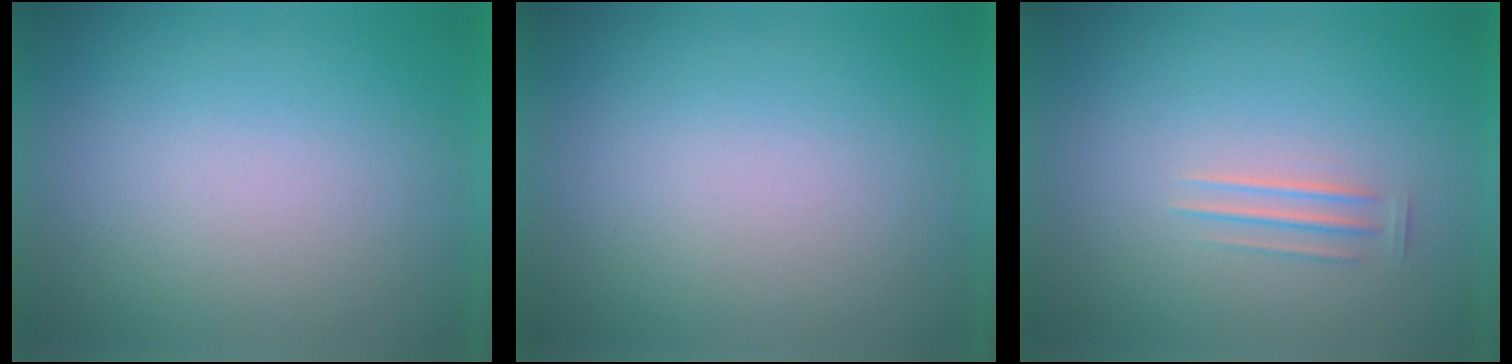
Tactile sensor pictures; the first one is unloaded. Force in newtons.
{"total": 0.0}
{"total": 1.2}